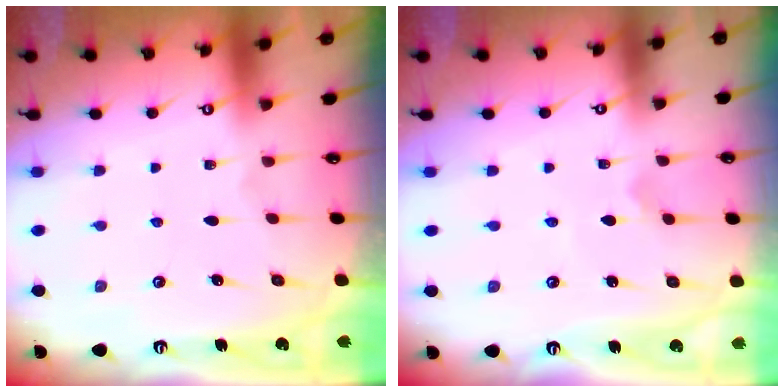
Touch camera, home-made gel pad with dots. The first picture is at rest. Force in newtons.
{"total": 1.7, "press": 1.6, "slide": 0.5}